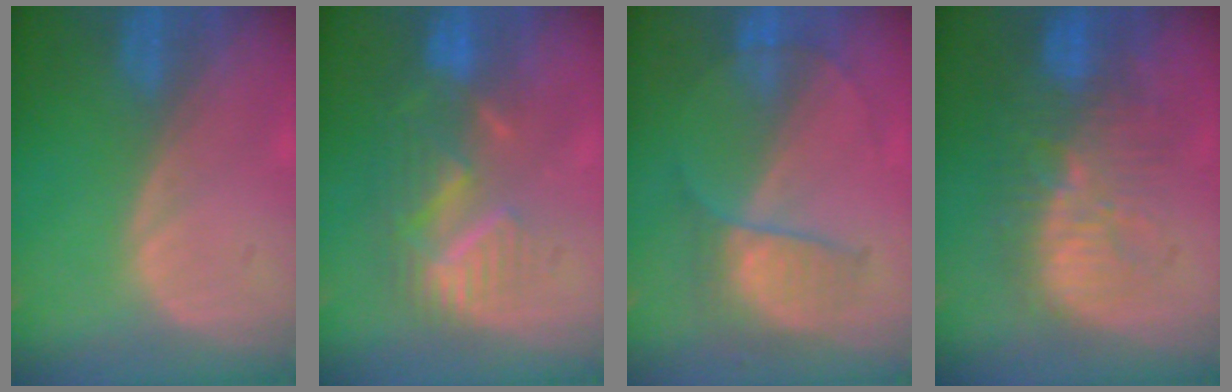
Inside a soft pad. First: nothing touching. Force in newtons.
{"total": 8.9, "press": 7.8, "slide": 4.5}
{"total": 5.9, "press": 5.6, "slide": 1.8}
{"total": 11.1, "press": 10.0, "slide": 4.6}